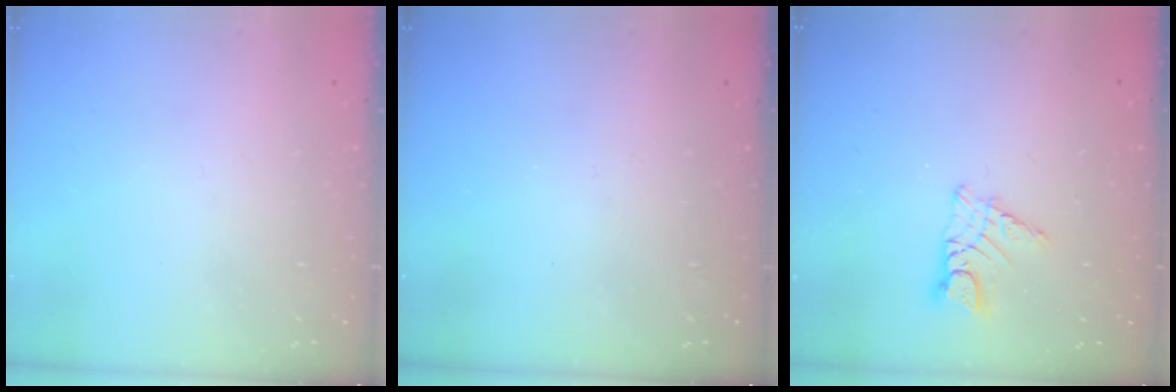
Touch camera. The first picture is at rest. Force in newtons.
{"total": 0.0}
{"total": 6.6, "press": 6.6, "slide": 0.4}